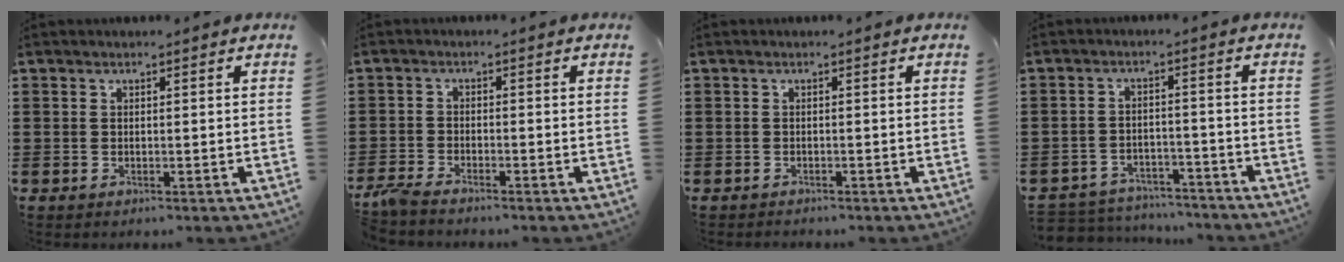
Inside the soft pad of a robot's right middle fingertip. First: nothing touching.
{"total": 2.5, "force": [-2.3, 0.2, 1.1], "torque": [-0.041, -0.004, -0.053]}
{"total": 0.6, "force": [-0.6, 0.2, -0.1], "torque": [0.002, 0.003, -0.014]}
{"total": 4.3, "force": [-4.3, 0.8, -0.1], "torque": [-0.011, 0.004, -0.094]}